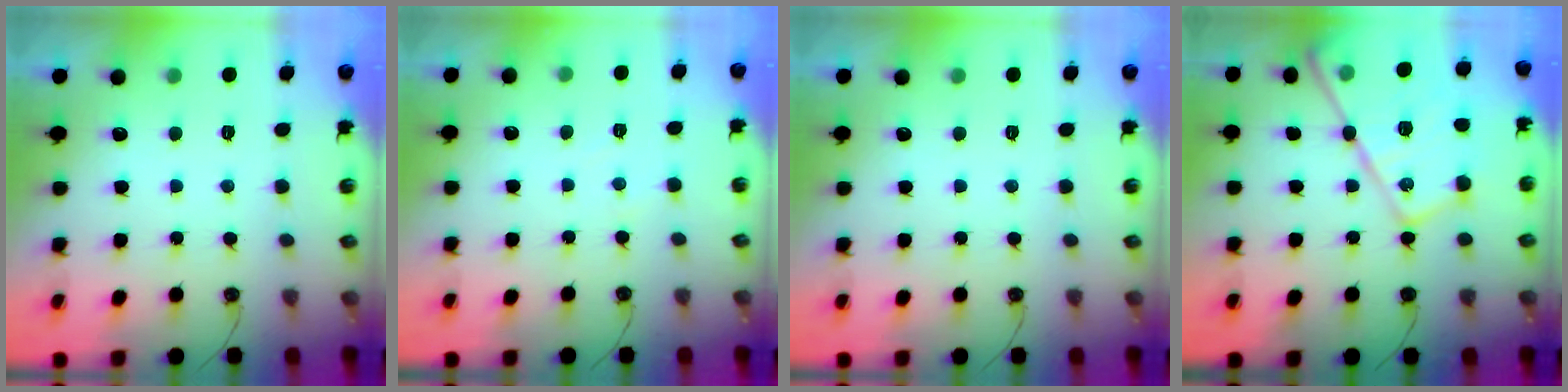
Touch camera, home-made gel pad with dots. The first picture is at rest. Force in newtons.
{"total": 2.6, "press": 2.5, "slide": 0.5}
{"total": 0.0}
{"total": 21.7, "press": 21.7, "slide": 1.2}